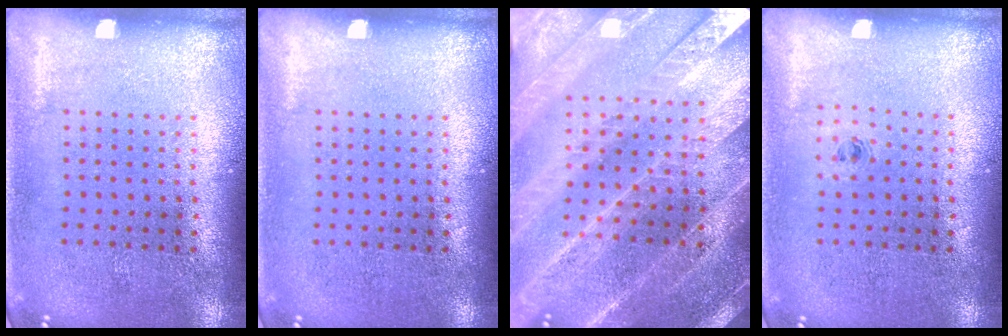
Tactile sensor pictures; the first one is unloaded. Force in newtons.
{"total": 0.0}
{"total": 2.8, "press": 2.8, "slide": 0.5}
{"total": 0.5, "press": 0.3, "slide": 0.4}